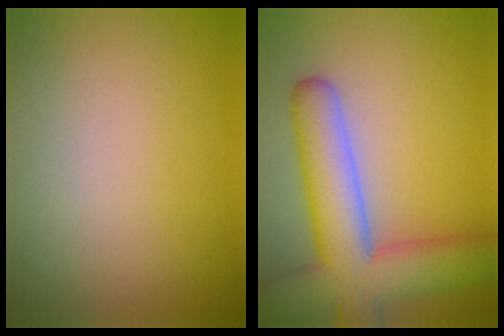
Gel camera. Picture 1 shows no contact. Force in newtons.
{"total": 9.5, "press": 9.5, "slide": 0.5}